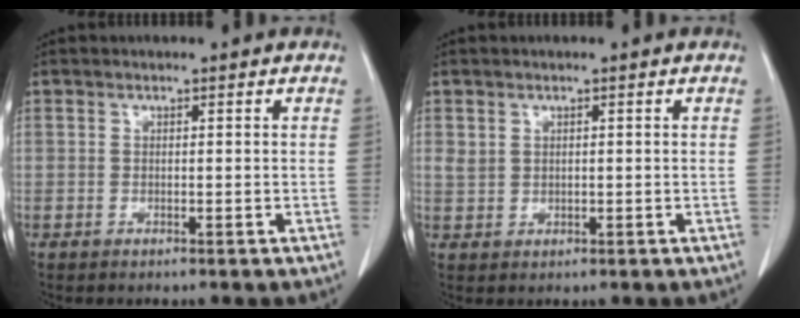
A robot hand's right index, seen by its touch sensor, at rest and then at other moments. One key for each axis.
{"total": 1.8, "fx": 0.9, "fy": 1.4, "fz": 0.7, "tx": -0.014, "ty": 0.000, "tz": 0.020}